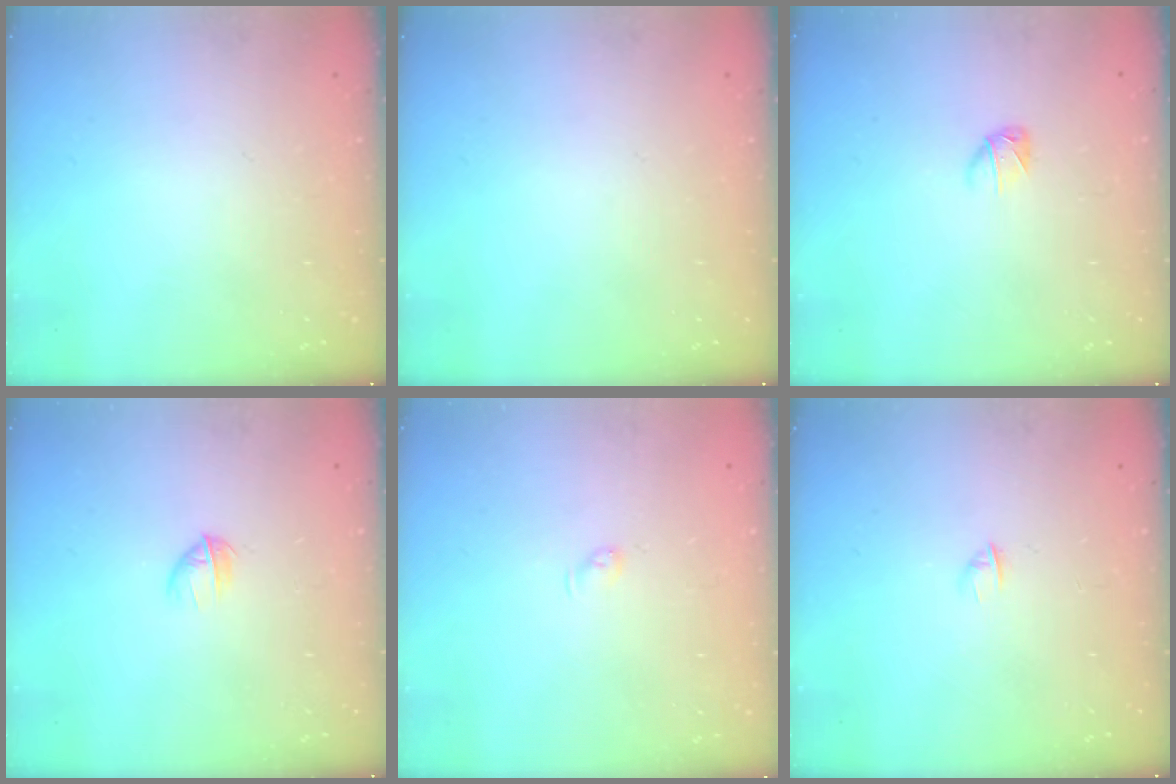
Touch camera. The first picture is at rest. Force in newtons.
{"total": 0.0}
{"total": 3.4, "press": 3.3, "slide": 0.7}
{"total": 3.1, "press": 3.0, "slide": 0.9}
{"total": 3.3, "press": 3.3, "slide": 0.5}
{"total": 1.9, "press": 1.8, "slide": 0.5}